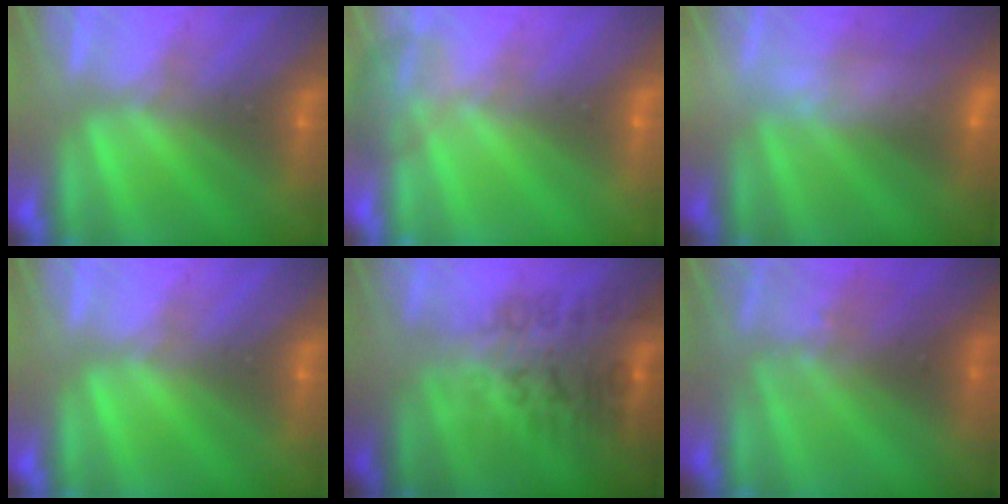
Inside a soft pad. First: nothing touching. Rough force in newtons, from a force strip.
{"total": 3.8}
{"total": 2.6}
{"total": 0.0}
{"total": 2.9}
{"total": 2.9}